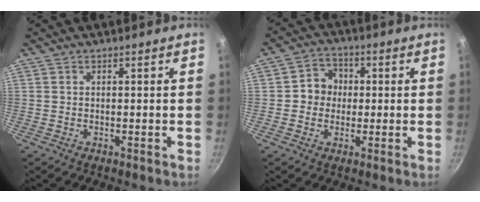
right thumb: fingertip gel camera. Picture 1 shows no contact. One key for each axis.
{"total": 6.2, "fx": 0.3, "fy": 5.7, "fz": 2.4, "tx": 0.002, "ty": 0.011, "tz": -0.008}